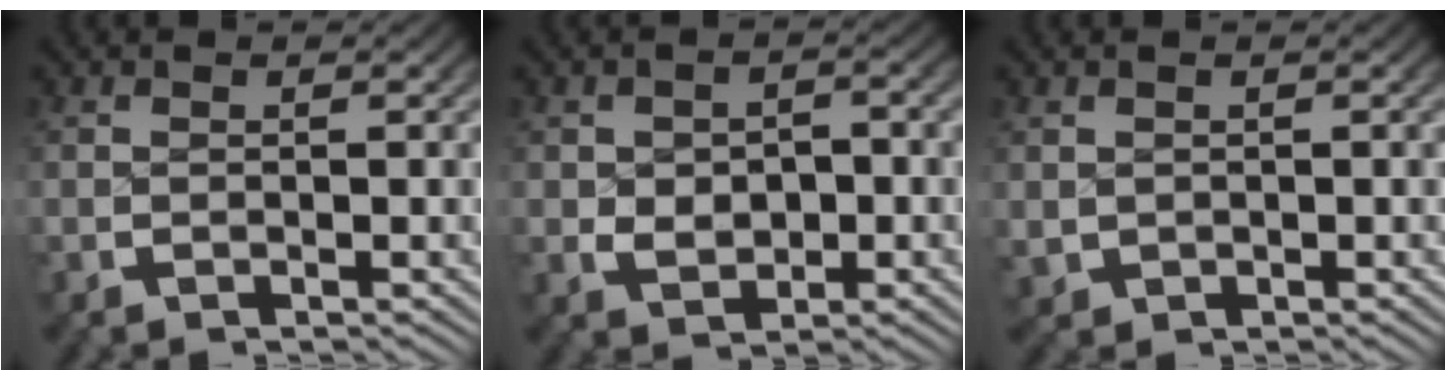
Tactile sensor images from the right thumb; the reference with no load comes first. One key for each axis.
{"total": 3.4, "fx": -0.4, "fy": 2.6, "fz": 2.2, "tx": -0.041, "ty": -0.020, "tz": 0.007}
{"total": 1.6, "fx": 0.0, "fy": 1.5, "fz": 0.5, "tx": -0.018, "ty": -0.013, "tz": 0.012}